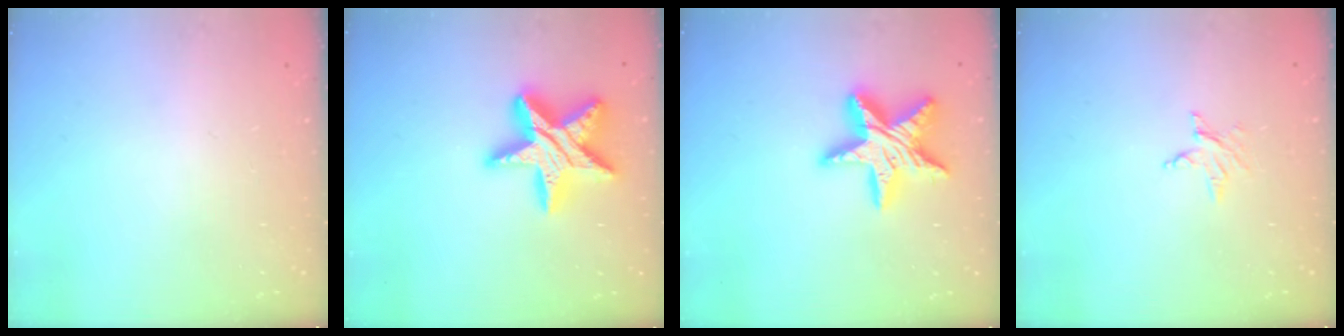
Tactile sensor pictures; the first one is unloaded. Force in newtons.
{"total": 18.9, "press": 18.8, "slide": 1.5}
{"total": 17.1, "press": 17.0, "slide": 1.5}
{"total": 2.4, "press": 2.4, "slide": 0.3}